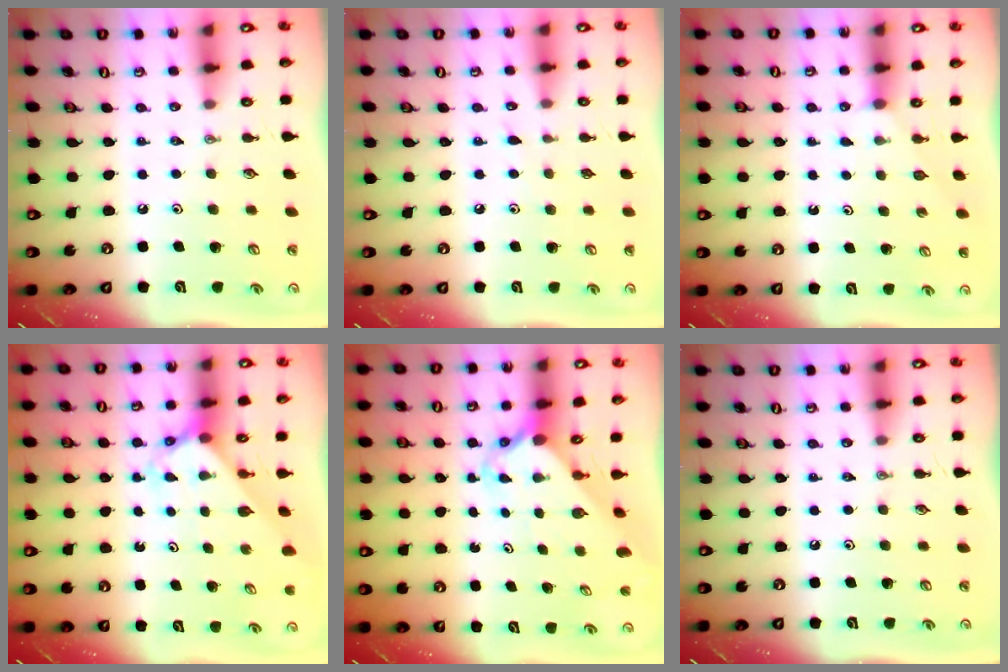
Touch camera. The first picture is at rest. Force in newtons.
{"total": 3.3, "press": 3.2, "slide": 0.5}
{"total": 1.7, "press": 1.7, "slide": 0.2}
{"total": 2.7, "press": 2.7, "slide": 0.2}
{"total": 2.3, "press": 2.3, "slide": 0.2}
{"total": 0.0}